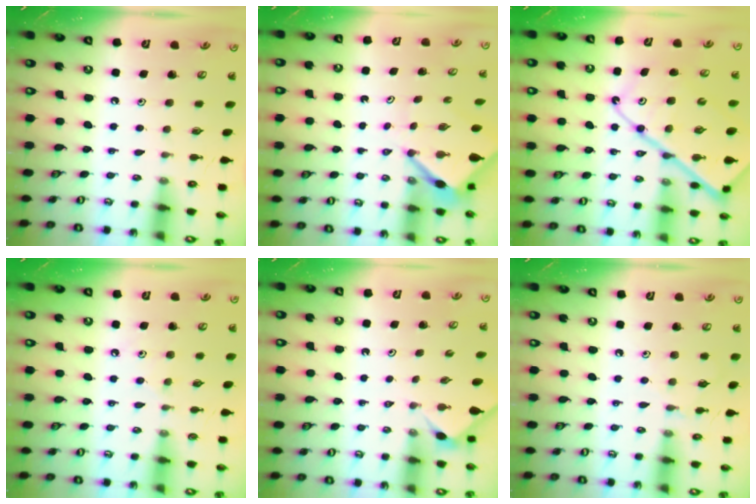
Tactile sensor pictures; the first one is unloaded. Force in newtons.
{"total": 6.0, "press": 5.9, "slide": 0.5}
{"total": 17.5, "press": 17.4, "slide": 1.8}
{"total": 5.5, "press": 5.4, "slide": 0.8}
{"total": 2.5, "press": 2.5, "slide": 0.4}
{"total": 5.0, "press": 4.9, "slide": 0.7}